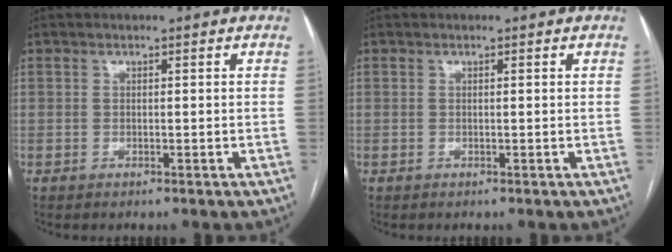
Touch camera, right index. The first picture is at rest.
{"total": 0.0}